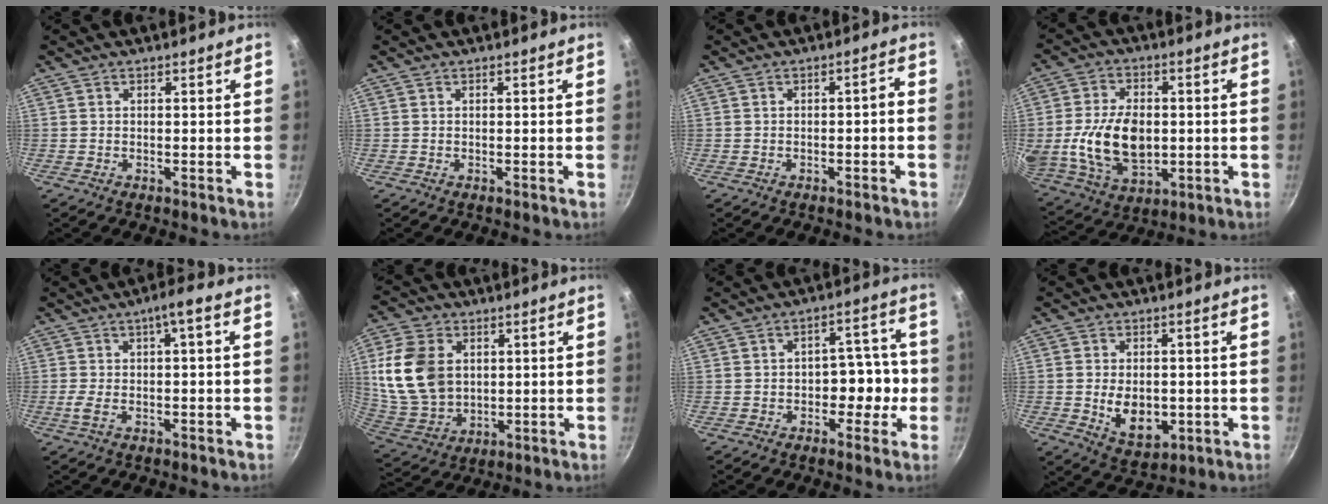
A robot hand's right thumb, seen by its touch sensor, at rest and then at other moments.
{"total": 0.0}
{"total": 2.3, "force": [-1.2, 0.7, 1.8], "torque": [-0.029, 0.022, -0.009]}
{"total": 15.9, "force": [-0.5, 10.4, 12.0], "torque": [-0.205, -0.003, 0.001]}
{"total": 5.5, "force": [-0.2, 1.0, 5.4], "torque": [-0.101, 0.022, 0.002]}
{"total": 15.8, "force": [3.0, 11.6, 10.3], "torque": [-0.190, -0.010, 0.075]}
{"total": 7.4, "force": [-1.9, 5.2, 4.9], "torque": [-0.006, 0.040, -0.027]}
{"total": 8.9, "force": [-1.1, 6.1, 6.5], "torque": [-0.083, -0.006, -0.005]}